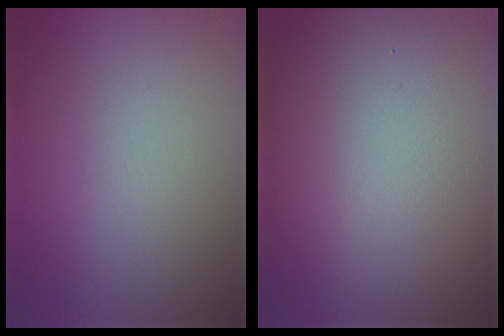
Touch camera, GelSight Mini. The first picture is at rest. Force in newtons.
{"total": 20.6, "press": 20.6, "slide": 1.1}